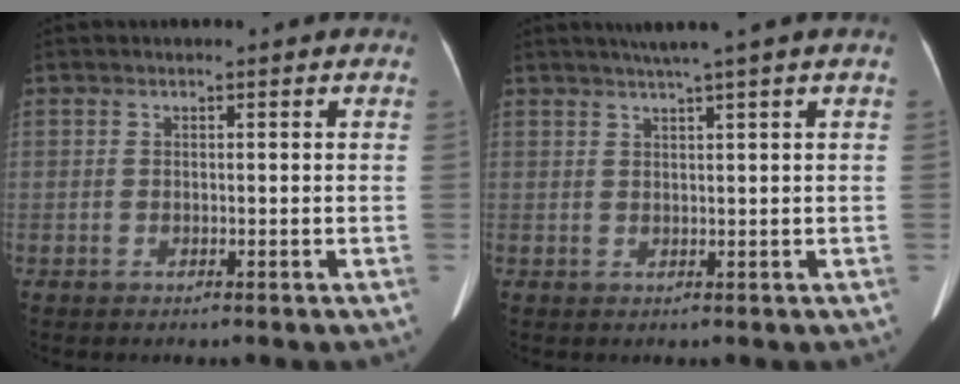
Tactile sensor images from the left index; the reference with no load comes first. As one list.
[{"total": 4.1, "force": [2.9, -1.3, 2.6], "torque": [-0.039, 0.010, 0.051]}]